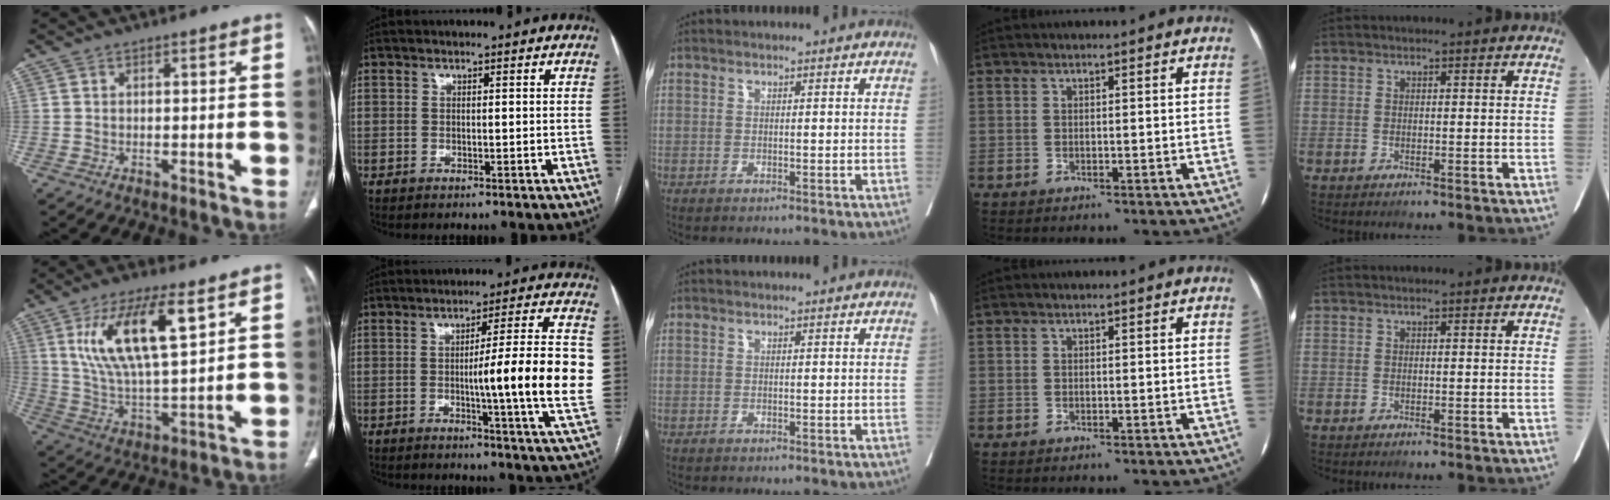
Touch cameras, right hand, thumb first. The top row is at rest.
{"thumb": {"total": 16.4, "force": [7.0, 5.2, 13.9], "torque": [-0.253, -0.026, 0.134]}, "index": {"total": 15.7, "force": [-1.1, -0.7, 15.6], "torque": [-0.209, -0.005, -0.022]}}